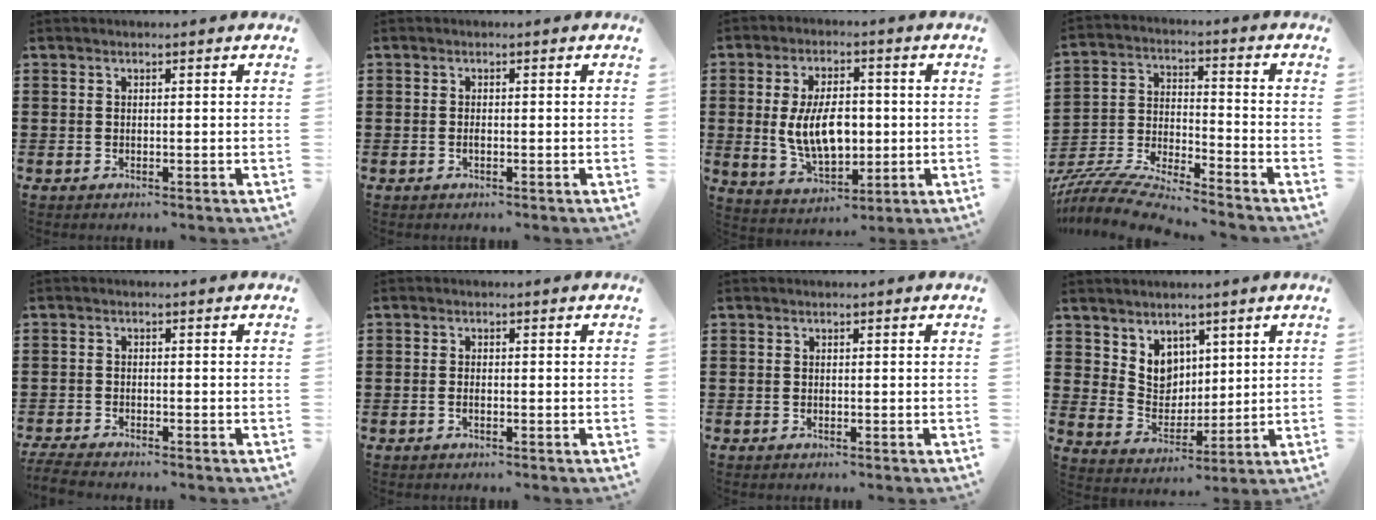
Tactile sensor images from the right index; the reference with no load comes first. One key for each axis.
{"total": 0.6, "fx": -0.2, "fy": 0.2, "fz": 0.6, "tx": -0.013, "ty": -0.004, "tz": -0.003}
{"total": 9.5, "fx": 0.0, "fy": 5.4, "fz": 7.8, "tx": -0.141, "ty": 0.000, "tz": -0.006}
{"total": 8.2, "fx": -7.8, "fy": 0.2, "fz": 2.6, "tx": -0.069, "ty": -0.006, "tz": -0.159}
{"total": 2.4, "fx": -2.4, "fy": 0.0, "fz": 0.4, "tx": -0.023, "ty": -0.006, "tz": -0.054}
{"total": 0.8, "fx": -0.4, "fy": 0.2, "fz": 0.6, "tx": -0.015, "ty": -0.005, "tz": -0.006}
{"total": 0.0}
{"total": 5.8, "fx": 3.7, "fy": 4.4, "fz": 0.8, "tx": -0.043, "ty": -0.004, "tz": 0.071}